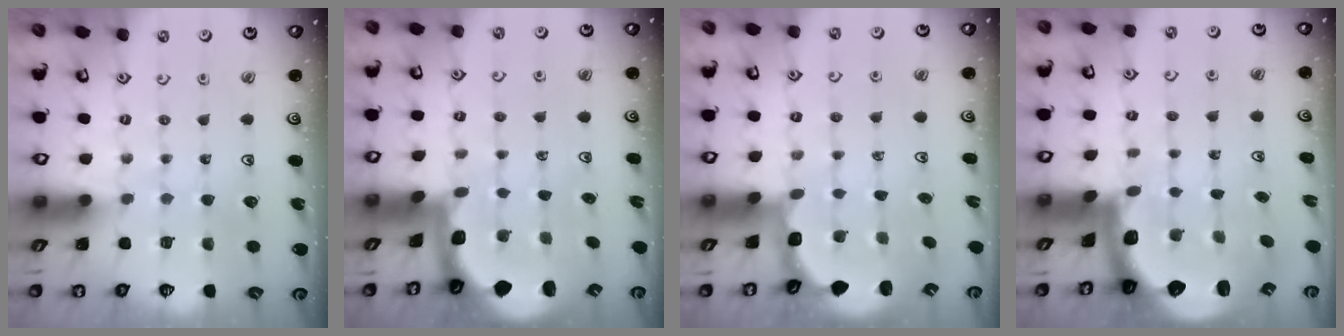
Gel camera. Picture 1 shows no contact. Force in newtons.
{"total": 1.5, "press": 1.5, "slide": 0.2}
{"total": 2.9, "press": 2.5, "slide": 1.4}
{"total": 2.8, "press": 2.4, "slide": 1.4}